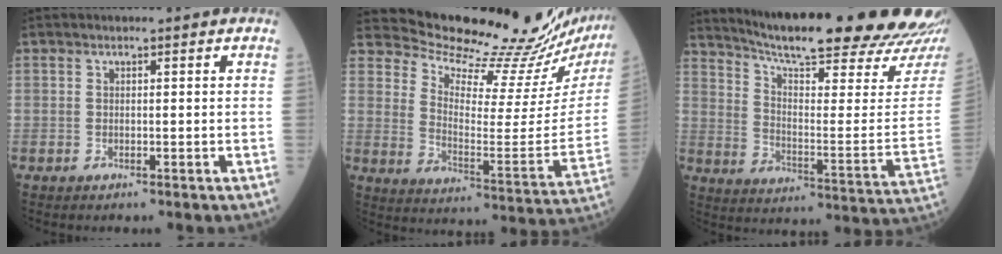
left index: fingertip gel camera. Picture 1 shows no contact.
{"total": 22.5, "force": [21.6, 0.5, 6.3], "torque": [-0.117, -0.118, 0.285]}
{"total": 27.4, "force": [24.0, 0.8, 13.2], "torque": [-0.213, -0.089, 0.318]}